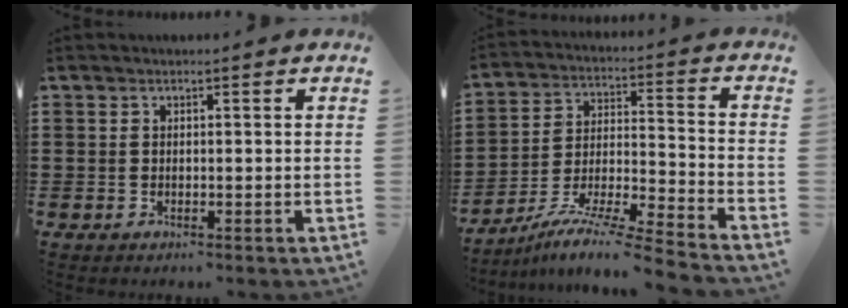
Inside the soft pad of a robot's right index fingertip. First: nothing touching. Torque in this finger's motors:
{"motor_torque": [0.42, 0.58, -0.82, -0.07]}